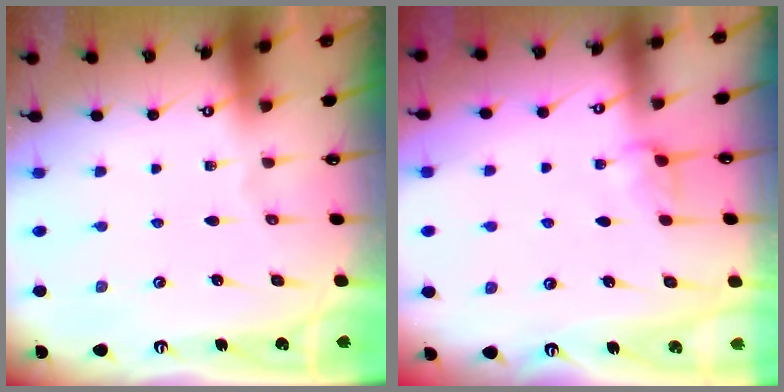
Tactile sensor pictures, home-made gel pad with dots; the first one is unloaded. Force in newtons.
{"total": 2.8, "press": 2.8, "slide": 0.4}